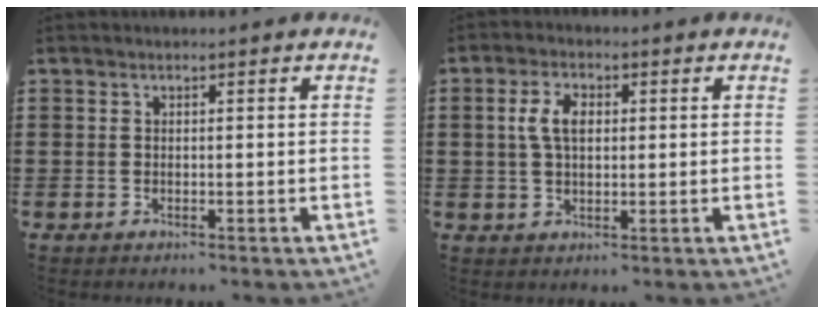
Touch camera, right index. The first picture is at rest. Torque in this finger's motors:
{"motor_torque": [0.38, -0.30, 0.57, 0.12]}